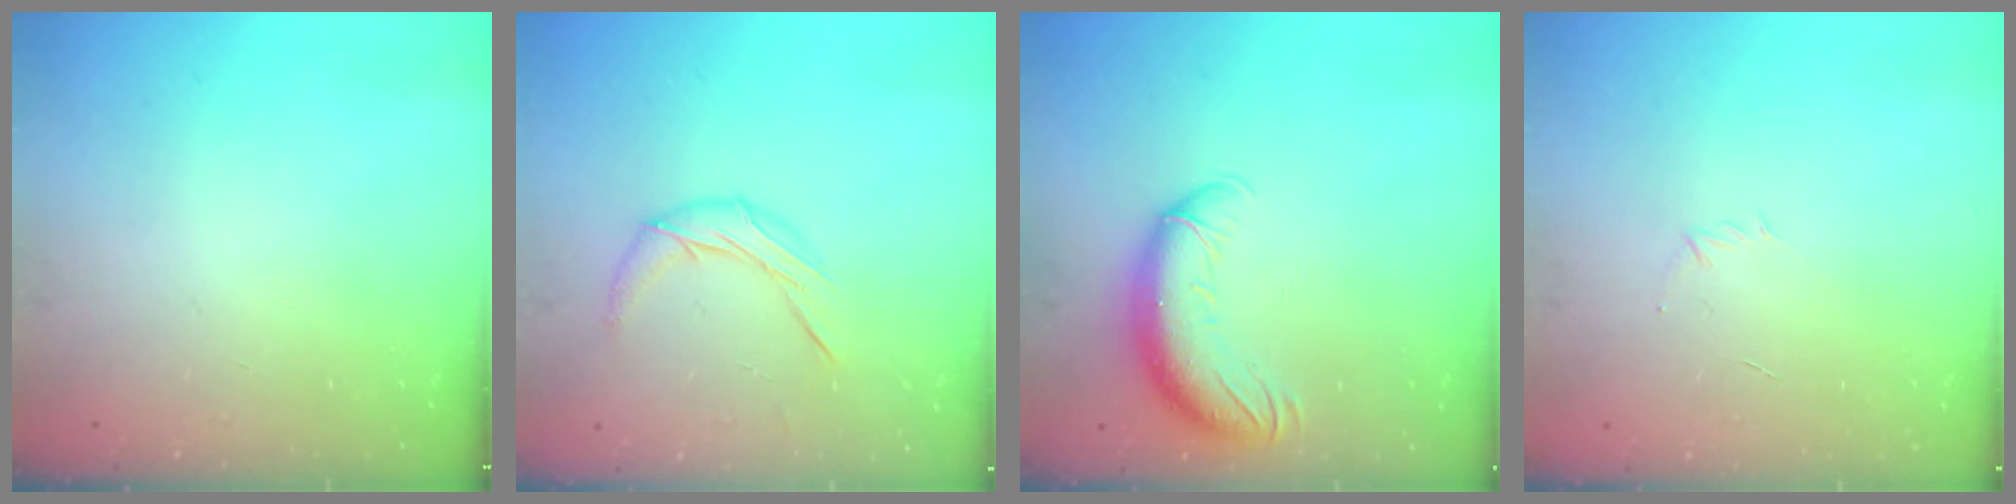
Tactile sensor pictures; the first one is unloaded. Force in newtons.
{"total": 8.4, "press": 8.4, "slide": 0.3}
{"total": 13.4, "press": 13.0, "slide": 3.2}
{"total": 2.9, "press": 2.8, "slide": 0.7}